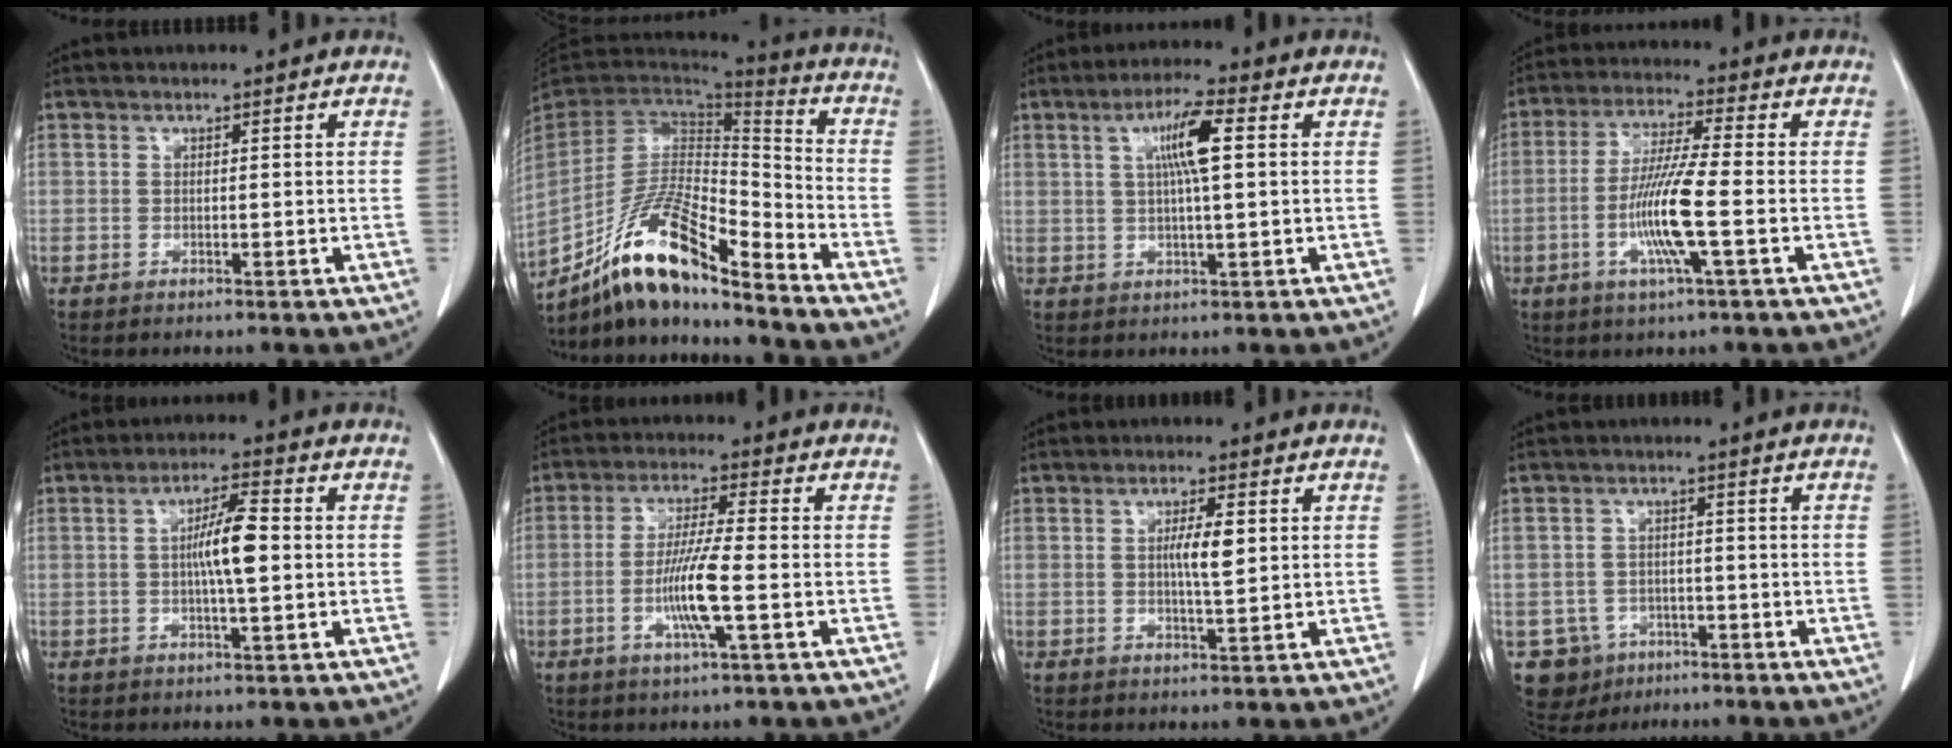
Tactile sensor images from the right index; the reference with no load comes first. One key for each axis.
{"total": 17.9, "fx": -12.7, "fy": 3.3, "fz": 12.2, "tx": -0.235, "ty": 0.000, "tz": -0.228}
{"total": 6.7, "fx": 1.7, "fy": 0.3, "fz": 6.5, "tx": -0.117, "ty": 0.007, "tz": 0.029}
{"total": 10.5, "fx": -2.8, "fy": -0.2, "fz": 10.1, "tx": -0.200, "ty": -0.010, "tz": -0.059}
{"total": 6.2, "fx": -0.1, "fy": 0.6, "fz": 6.2, "tx": -0.112, "ty": 0.005, "tz": -0.006}
{"total": 8.0, "fx": -2.2, "fy": -0.2, "fz": 7.7, "tx": -0.148, "ty": -0.008, "tz": -0.046}
{"total": 3.9, "fx": 0.5, "fy": 0.4, "fz": 3.8, "tx": -0.067, "ty": -0.001, "tz": 0.008}
{"total": 6.3, "fx": -3.1, "fy": 5.5, "fz": 0.5, "tx": -0.013, "ty": 0.008, "tz": -0.039}